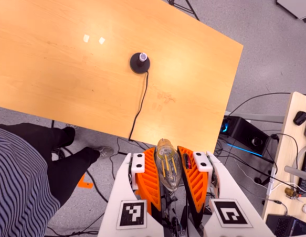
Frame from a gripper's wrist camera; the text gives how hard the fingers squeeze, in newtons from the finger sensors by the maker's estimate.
{"total": 22.2, "left": 24.4, "right": 20.0}